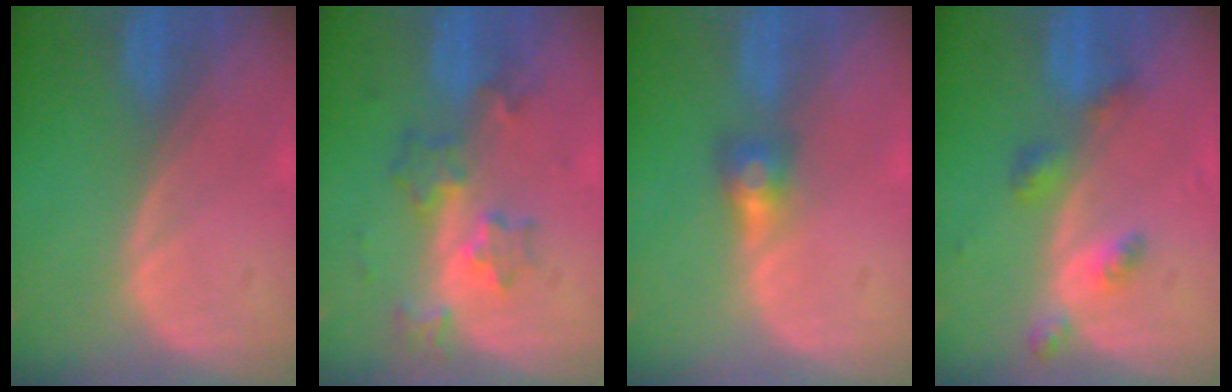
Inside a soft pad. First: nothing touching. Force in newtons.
{"total": 6.1, "press": 5.5, "slide": 2.5}
{"total": 2.8, "press": 2.6, "slide": 1.0}
{"total": 4.2, "press": 3.9, "slide": 1.6}